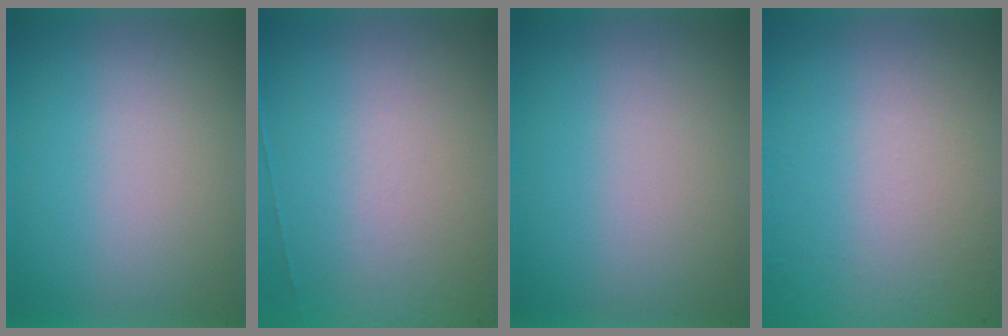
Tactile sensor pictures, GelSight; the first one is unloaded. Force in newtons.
{"total": 7.8}
{"total": 0.0}
{"total": 9.5}